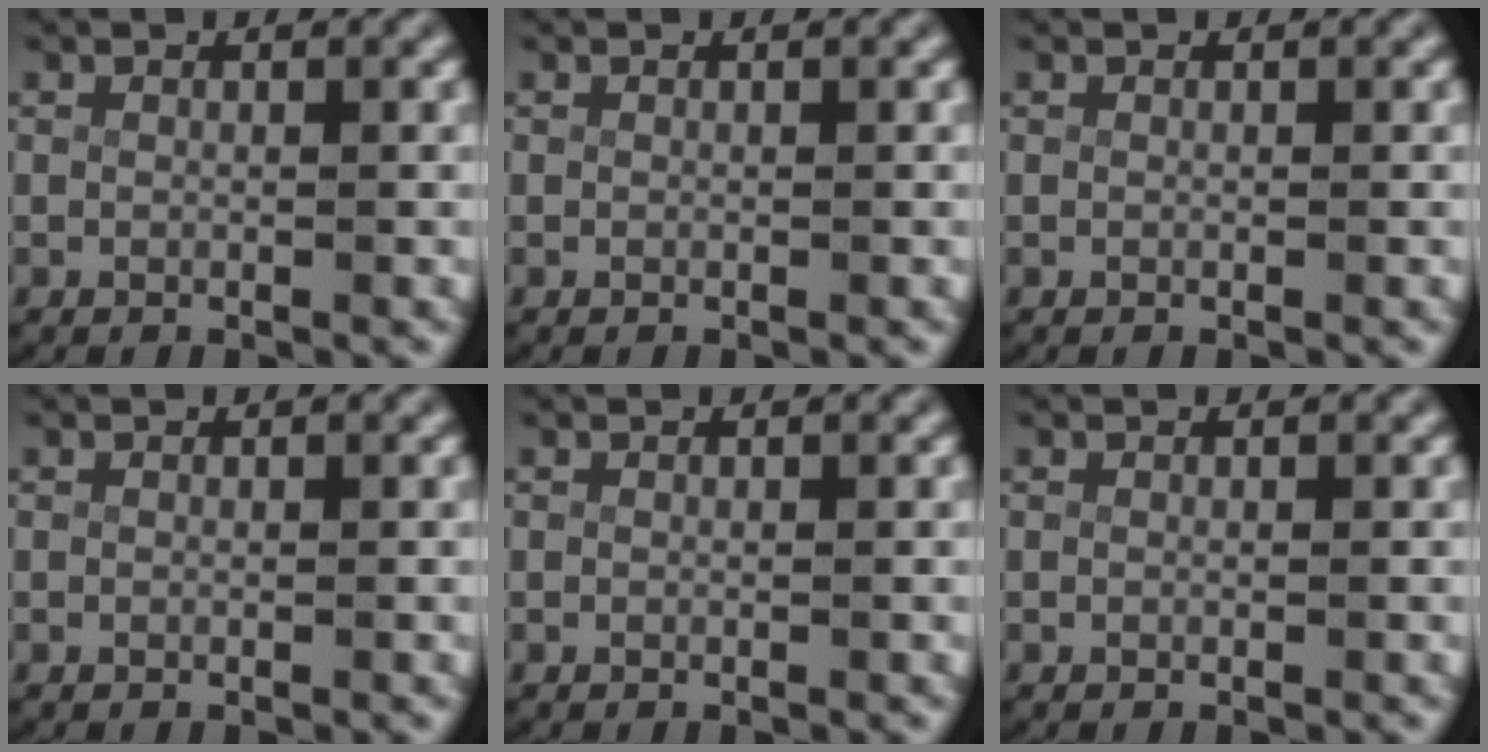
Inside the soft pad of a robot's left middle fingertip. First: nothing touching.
{"total": 0.0}
{"total": 0.0}
{"total": 0.0}
{"total": 0.0}
{"total": 0.0}